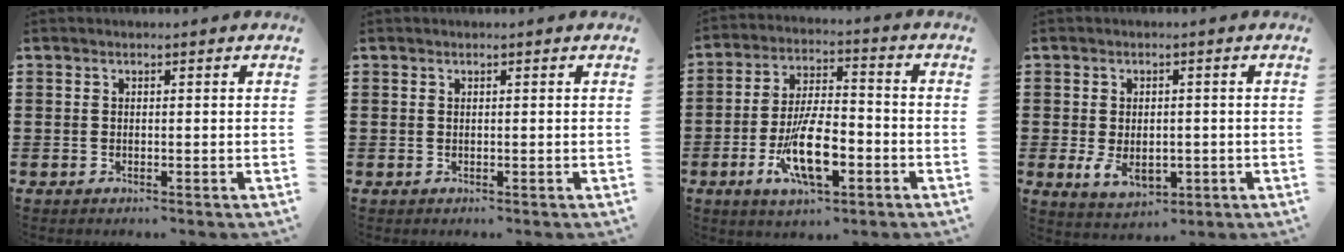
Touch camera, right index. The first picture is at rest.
{"total": 0.0}
{"total": 11.1, "force": [-3.9, 4.4, 9.4], "torque": [-0.195, -0.004, -0.070]}
{"total": 4.2, "force": [-0.8, 2.6, 3.2], "torque": [-0.066, -0.002, -0.020]}